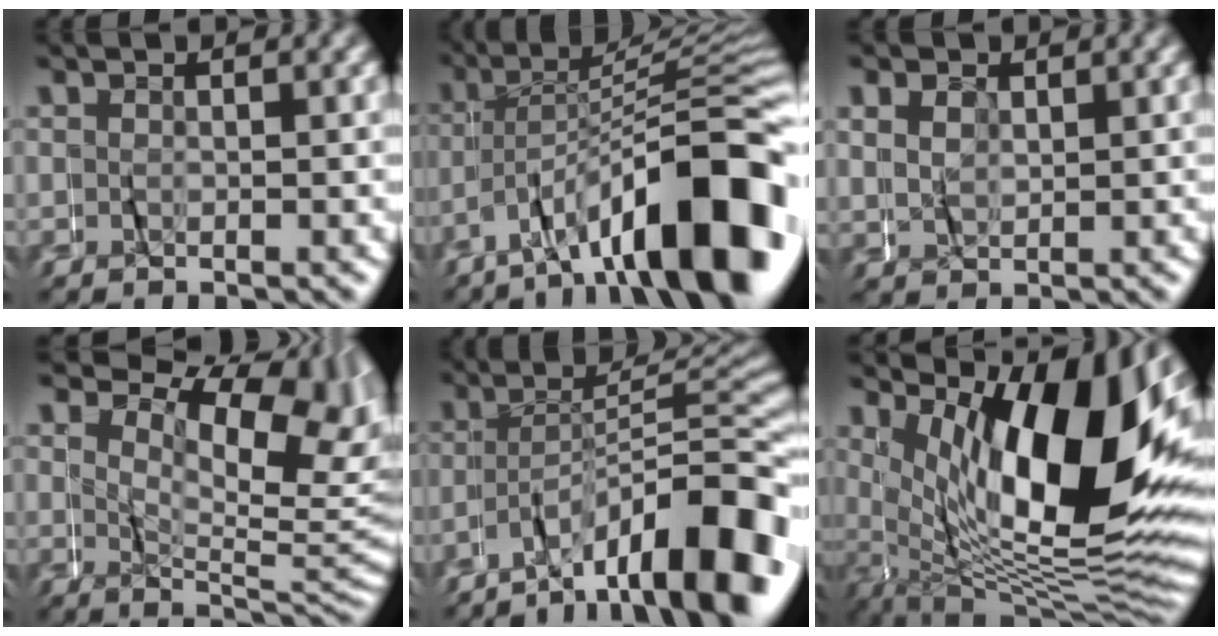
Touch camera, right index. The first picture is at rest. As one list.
[{"total": 12.3, "force": [-6.4, 3.4, 9.9], "torque": [-0.146, 0.007, -0.095]}, {"total": 1.1, "force": [0.6, 0.9, -0.1], "torque": [-0.004, 0.003, 0.014]}, {"total": 8.9, "force": [2.9, 3.9, 7.5], "torque": [-0.088, 0.003, 0.044]}, {"total": 10.5, "force": [-5.8, 3.0, 8.3], "torque": [-0.101, 0.012, -0.094]}, {"total": 16.3, "force": [1.5, 7.5, 14.4], "torque": [-0.222, -0.003, 0.035]}]